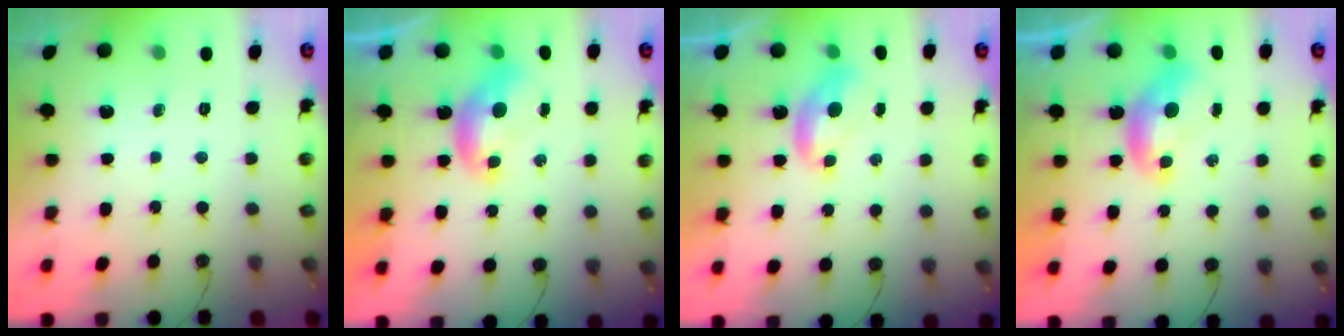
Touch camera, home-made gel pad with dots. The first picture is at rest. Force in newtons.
{"total": 0.0}
{"total": 0.7, "press": 0.3, "slide": 0.6}
{"total": 0.0}